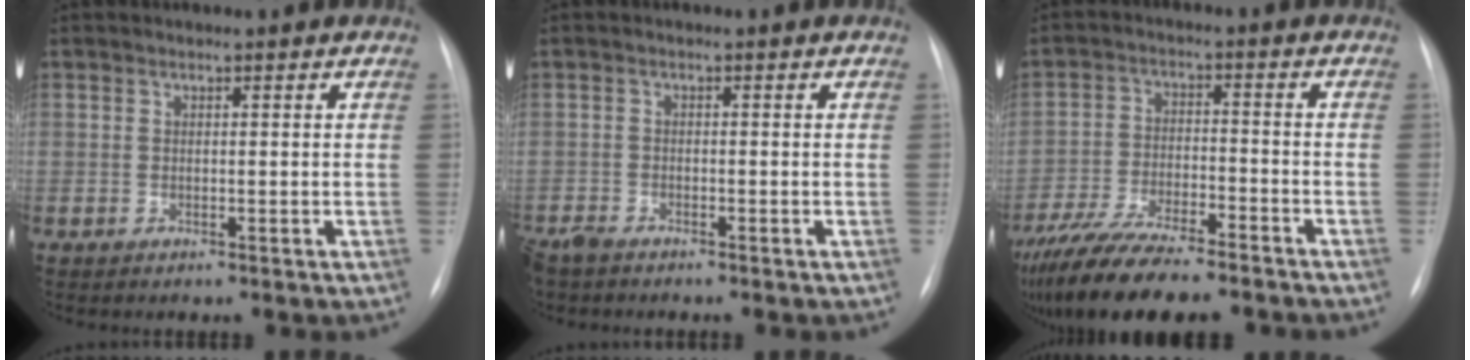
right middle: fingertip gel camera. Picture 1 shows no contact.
{"total": 3.4, "force": [-3.0, 1.1, 1.1], "torque": [-0.022, -0.007, -0.054]}
{"total": 16.4, "force": [-13.7, 3.2, 8.4], "torque": [-0.171, -0.020, -0.226]}